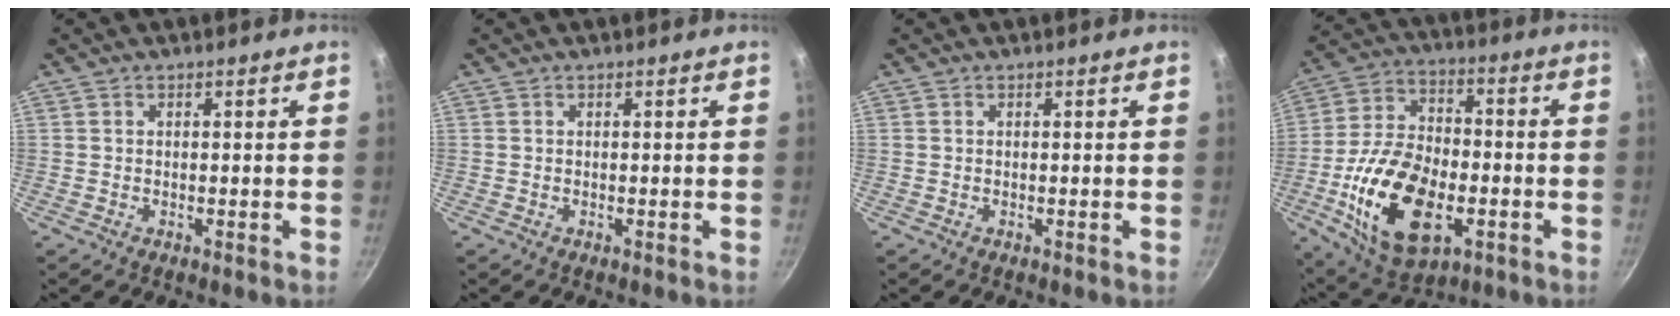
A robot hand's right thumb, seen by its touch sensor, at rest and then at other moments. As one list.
[{"total": 0.0}, {"total": 0.0}, {"total": 21.0, "force": [-5.7, 12.1, 16.1], "torque": [-0.285, 0.022, -0.091]}]